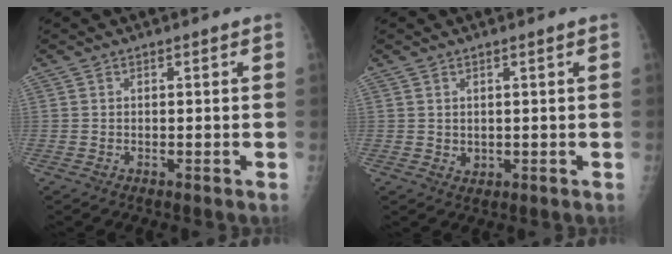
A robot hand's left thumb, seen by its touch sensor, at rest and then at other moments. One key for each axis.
{"total": 1.2, "fx": 0.5, "fy": 0.7, "fz": 0.8, "tx": -0.009, "ty": -0.007, "tz": 0.014}